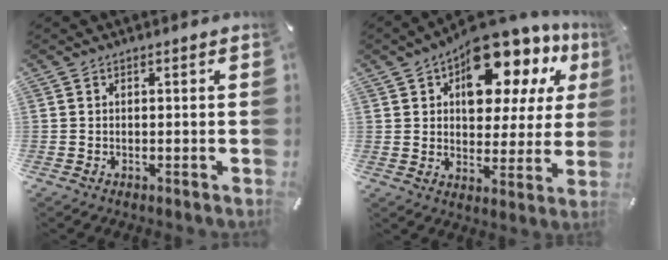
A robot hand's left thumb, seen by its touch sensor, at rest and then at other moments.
{"total": 16.3, "force": [10.1, 9.0, 9.1], "torque": [-0.127, -0.066, 0.178]}